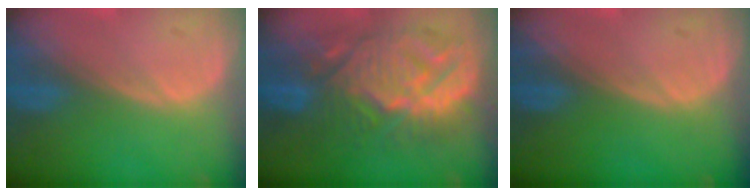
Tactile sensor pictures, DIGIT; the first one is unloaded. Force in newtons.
{"total": 11.5, "press": 11.5, "slide": 1.0}
{"total": 0.0}